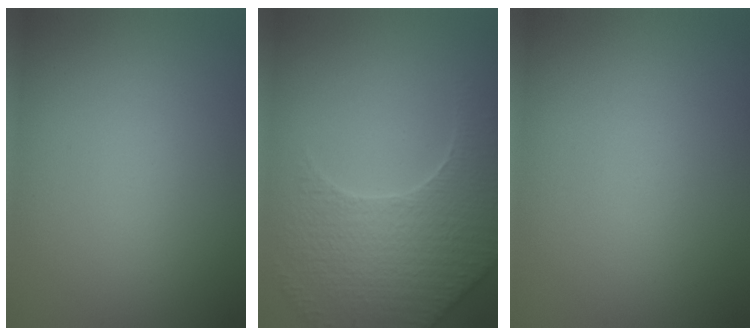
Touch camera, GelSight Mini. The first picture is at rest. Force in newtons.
{"total": 5.9, "press": 5.1, "slide": 3.0}
{"total": 0.0}